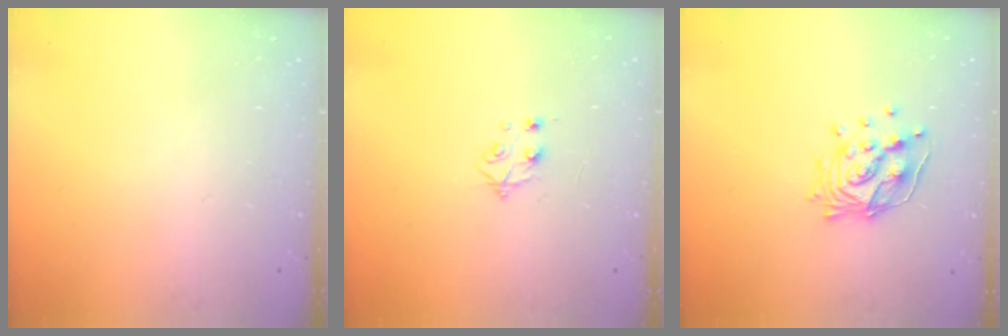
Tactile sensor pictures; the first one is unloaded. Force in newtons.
{"total": 4.2, "press": 4.1, "slide": 0.8}
{"total": 13.4, "press": 13.4, "slide": 1.6}